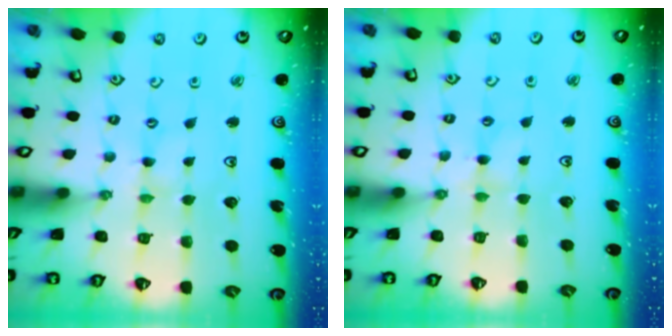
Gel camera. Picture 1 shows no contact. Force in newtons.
{"total": 2.3, "press": 2.3, "slide": 0.4}